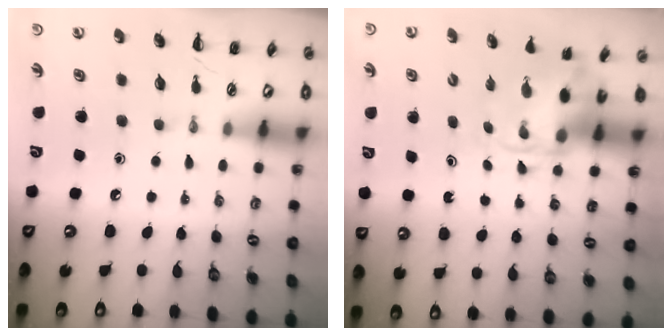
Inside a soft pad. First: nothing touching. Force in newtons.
{"total": 3.8, "press": 3.6, "slide": 0.9}